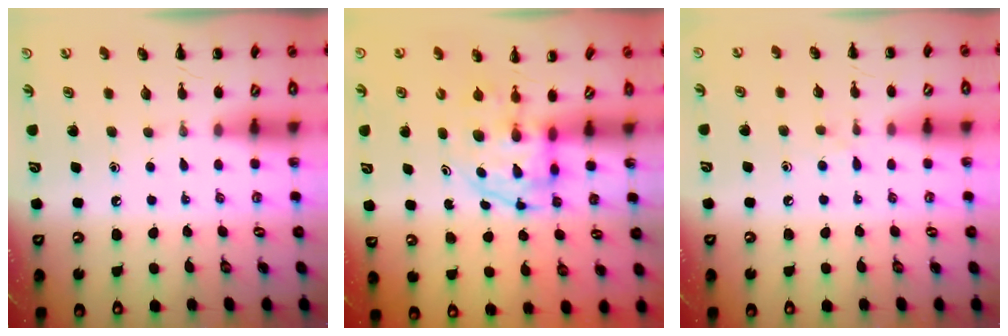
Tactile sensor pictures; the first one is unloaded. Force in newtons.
{"total": 3.5, "press": 3.5, "slide": 0.5}
{"total": 4.3, "press": 3.9, "slide": 1.8}